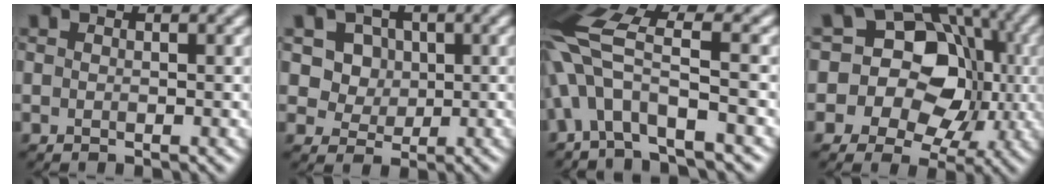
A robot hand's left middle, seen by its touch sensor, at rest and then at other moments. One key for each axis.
{"total": 5.1, "fx": 1.8, "fy": 4.4, "fz": 2.0, "tx": -0.033, "ty": 0.001, "tz": 0.030}
{"total": 9.5, "fx": -2.0, "fy": 4.2, "fz": 8.3, "tx": -0.178, "ty": 0.020, "tz": -0.052}
{"total": 14.0, "fx": 0.0, "fy": 12.3, "fz": 6.7, "tx": -0.112, "ty": 0.050, "tz": -0.038}